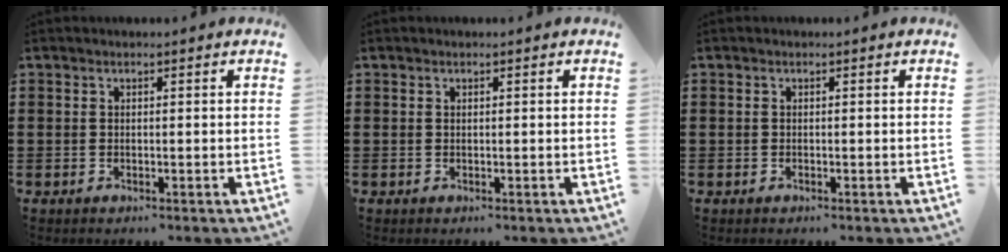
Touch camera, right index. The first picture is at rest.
{"total": 0.0}
{"total": 0.0}